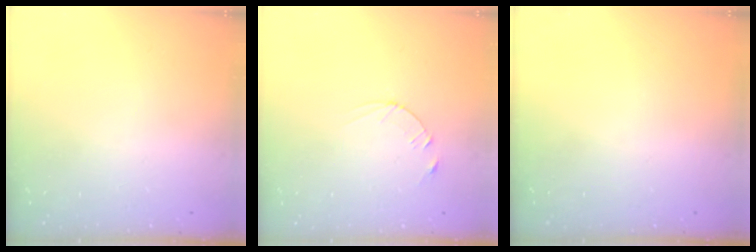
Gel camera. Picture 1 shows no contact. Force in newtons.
{"total": 2.5, "press": 2.5, "slide": 0.3}
{"total": 0.0}